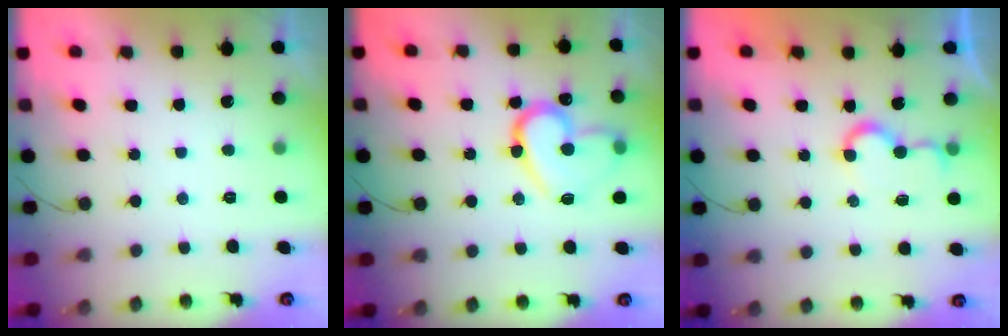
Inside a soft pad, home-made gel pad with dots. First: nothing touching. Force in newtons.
{"total": 15.7, "press": 15.6, "slide": 1.7}
{"total": 5.6, "press": 5.6, "slide": 0.5}